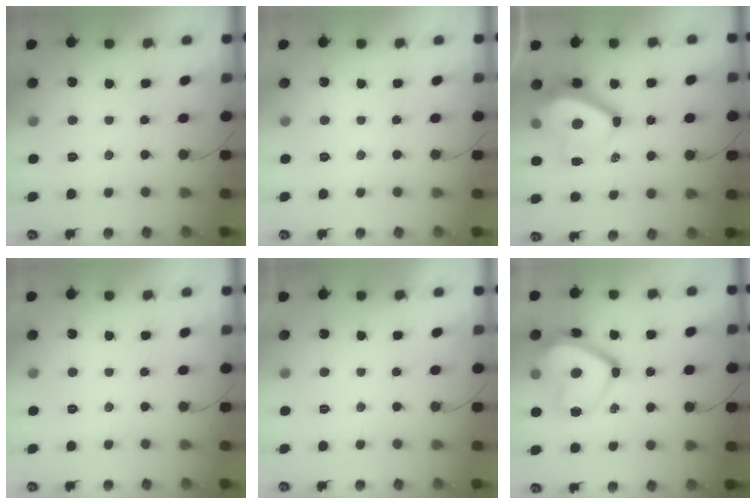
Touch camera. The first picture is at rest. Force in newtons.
{"total": 0.0}
{"total": 13.0, "press": 12.7, "slide": 2.8}
{"total": 0.0}
{"total": 2.1, "press": 2.1, "slide": 0.4}
{"total": 19.0, "press": 19.0, "slide": 1.3}